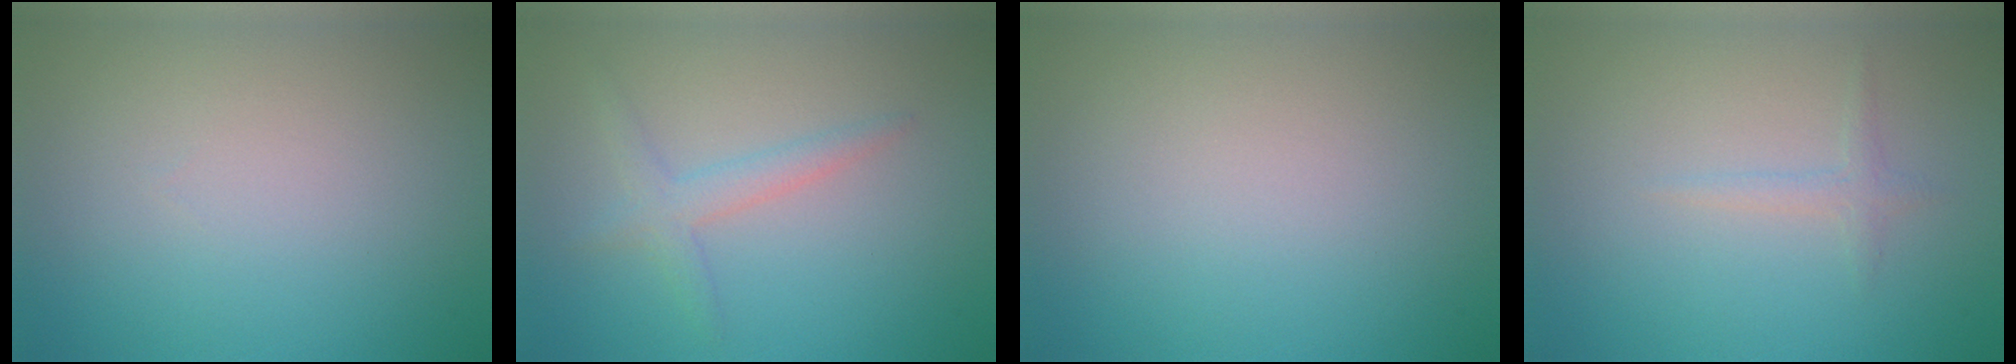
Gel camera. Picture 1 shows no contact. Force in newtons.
{"total": 2.1, "press": 2.1, "slide": 0.1}
{"total": 0.0}
{"total": 1.0, "press": 1.0, "slide": 0.1}